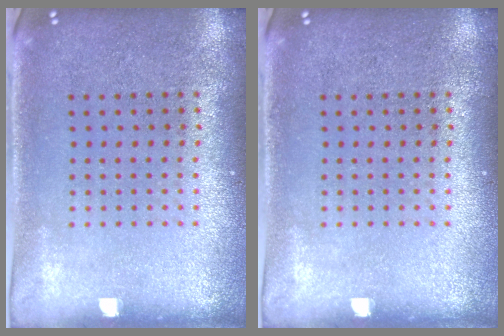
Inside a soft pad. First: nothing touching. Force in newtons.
{"total": 0.0}